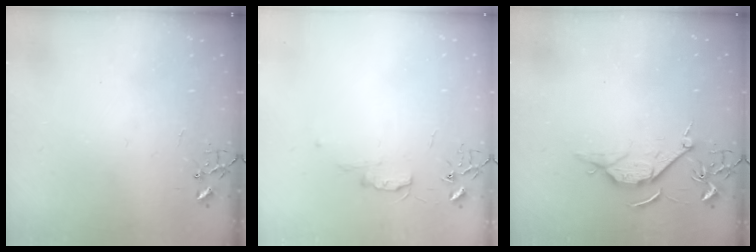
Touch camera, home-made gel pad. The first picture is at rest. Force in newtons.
{"total": 5.8, "press": 5.7, "slide": 0.7}
{"total": 8.4, "press": 8.3, "slide": 1.0}